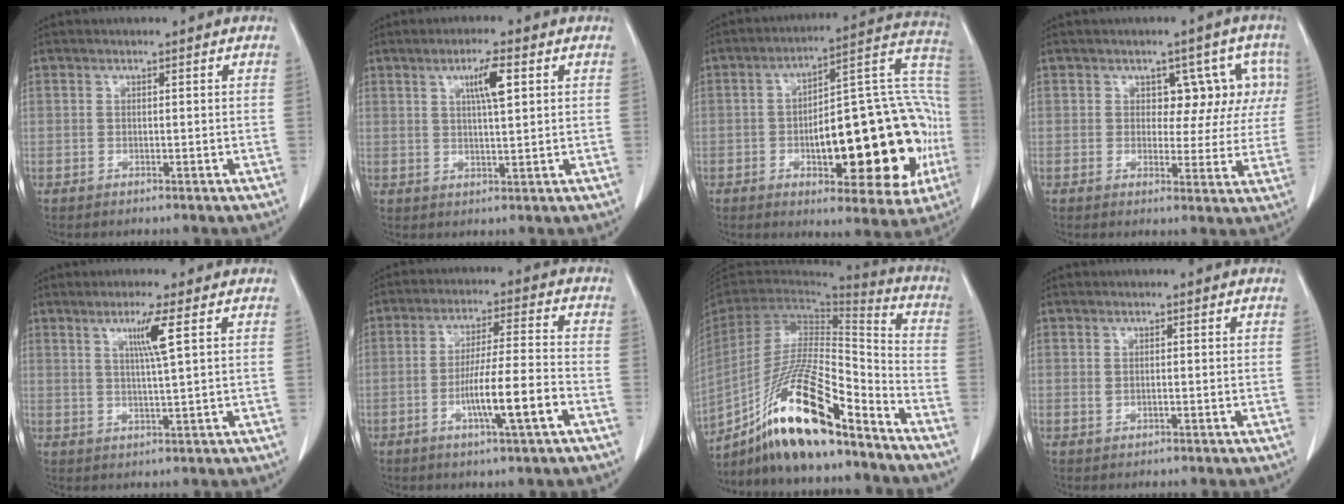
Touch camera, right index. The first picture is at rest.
{"total": 5.0, "force": [1.9, 0.4, 4.6], "torque": [-0.078, 0.001, 0.033]}
{"total": 26.3, "force": [-5.0, 8.5, 24.5], "torque": [-0.284, 0.039, -0.054]}
{"total": 7.1, "force": [2.1, 4.7, 4.8], "torque": [-0.032, 0.025, 0.023]}
{"total": 4.7, "force": [1.8, -1.0, 4.3], "torque": [-0.079, -0.006, 0.035]}
{"total": 9.5, "force": [-3.6, 0.0, 8.8], "torque": [-0.157, -0.001, -0.062]}
{"total": 21.3, "force": [-14.6, 3.2, 15.2], "torque": [-0.302, -0.018, -0.264]}
{"total": 0.6, "force": [0.1, 0.4, 0.5], "torque": [-0.009, -0.001, 0.003]}